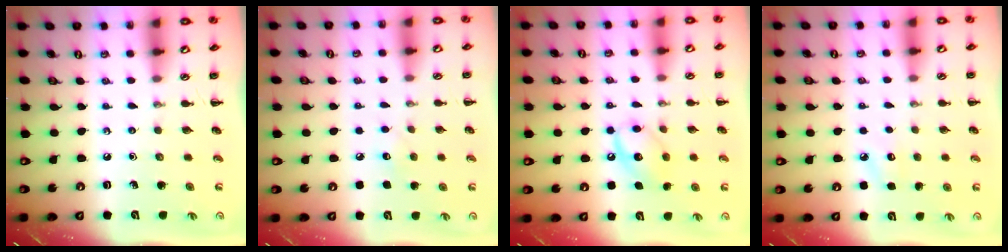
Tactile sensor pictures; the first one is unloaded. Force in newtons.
{"total": 5.5, "press": 5.4, "slide": 1.3}
{"total": 11.4, "press": 11.3, "slide": 1.5}
{"total": 6.4, "press": 6.1, "slide": 1.8}